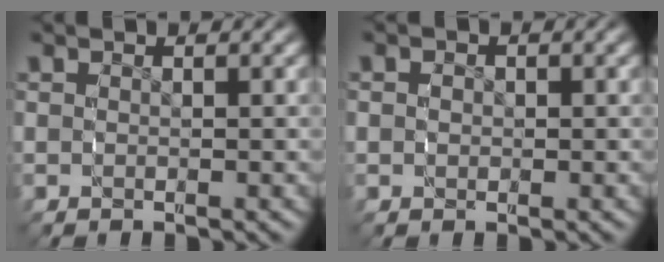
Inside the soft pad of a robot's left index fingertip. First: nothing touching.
{"total": 1.3, "force": [0.2, 1.2, 0.5], "torque": [-0.013, 0.000, 0.003]}